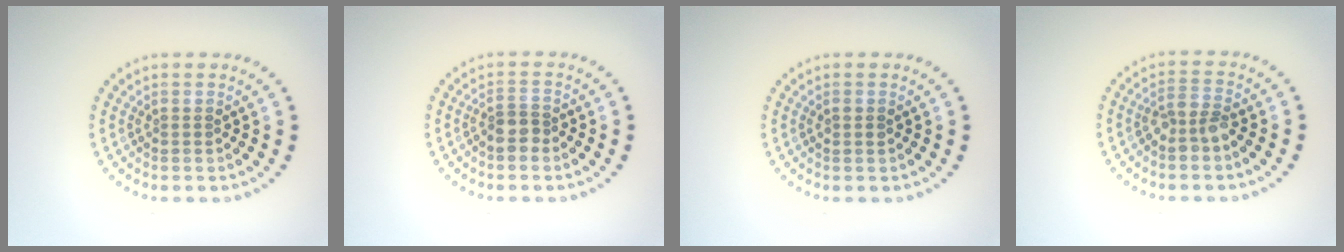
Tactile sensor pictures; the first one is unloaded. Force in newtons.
{"total": 2.0, "press": 1.7, "slide": 1.1}
{"total": 0.9, "press": 0.9, "slide": 0.1}
{"total": 2.3, "press": 2.0, "slide": 1.0}